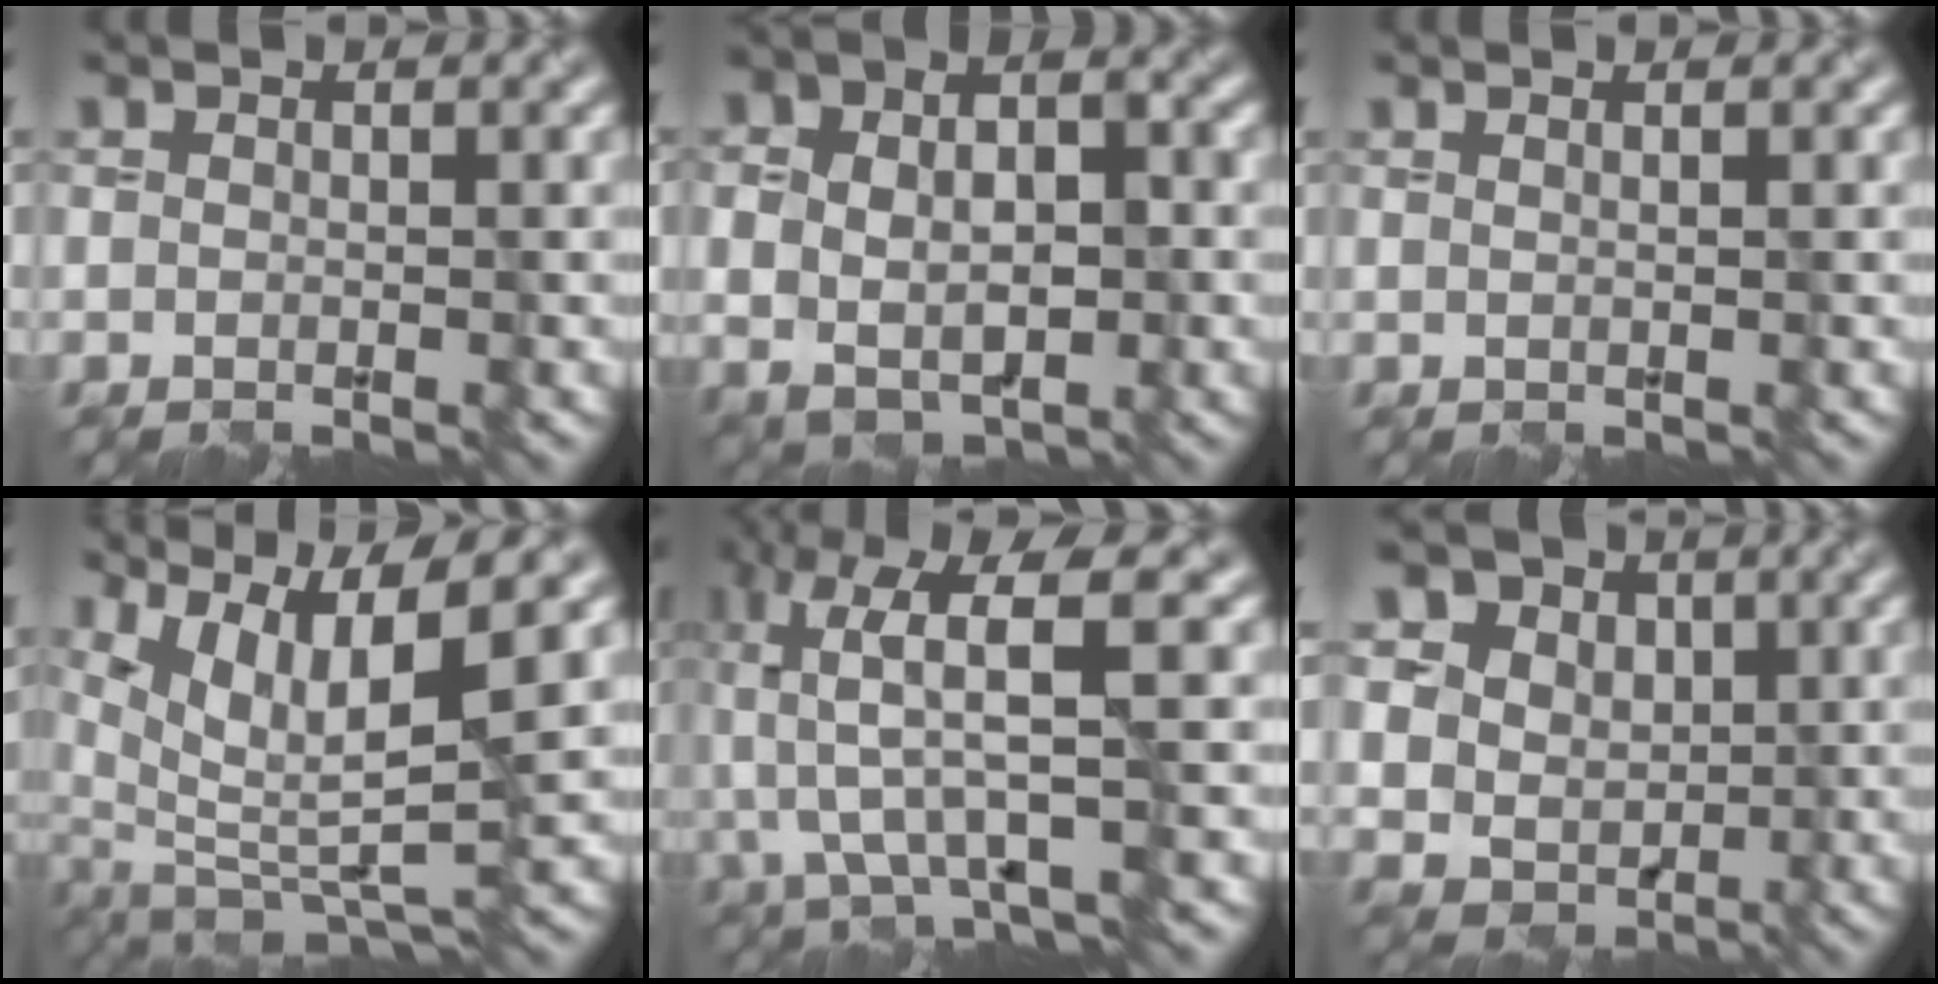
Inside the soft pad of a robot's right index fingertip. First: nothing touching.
{"total": 7.4, "force": [0.0, 4.9, 5.6], "torque": [-0.083, 0.008, 0.007]}
{"total": 2.1, "force": [1.1, 1.1, 1.4], "torque": [-0.006, 0.016, -0.004]}
{"total": 10.0, "force": [4.3, 3.1, 8.4], "torque": [-0.168, -0.002, 0.093]}
{"total": 6.3, "force": [0.4, 1.3, 6.2], "torque": [-0.142, 0.006, 0.011]}
{"total": 8.5, "force": [3.0, 7.1, 3.5], "torque": [-0.062, 0.017, 0.035]}